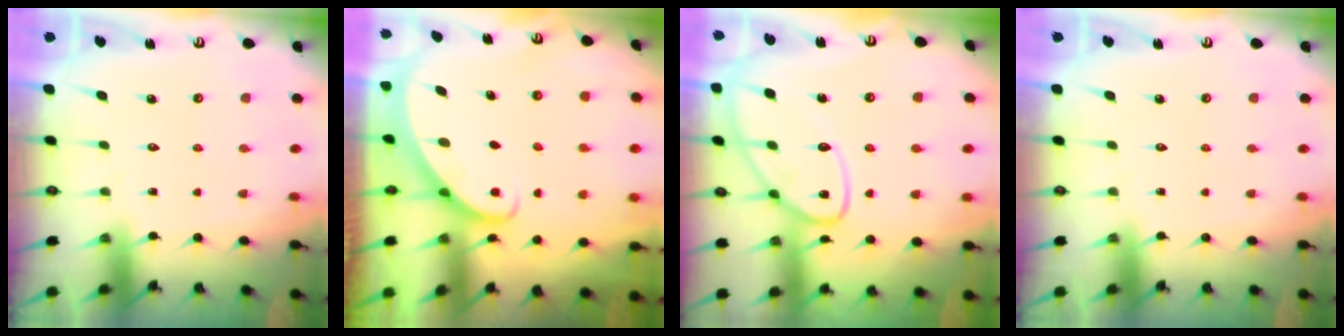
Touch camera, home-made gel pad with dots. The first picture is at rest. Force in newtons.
{"total": 2.7, "press": 2.7, "slide": 0.2}
{"total": 14.6, "press": 14.6, "slide": 1.3}
{"total": 0.0}